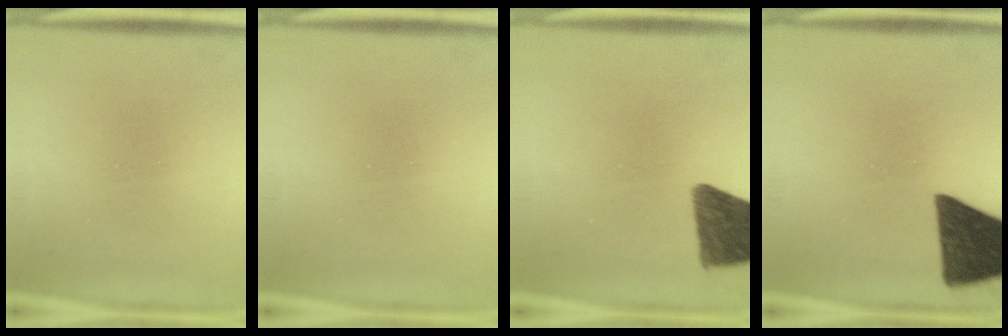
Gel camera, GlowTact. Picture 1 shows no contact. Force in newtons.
{"total": 0.0}
{"total": 11.2}
{"total": 15.1}